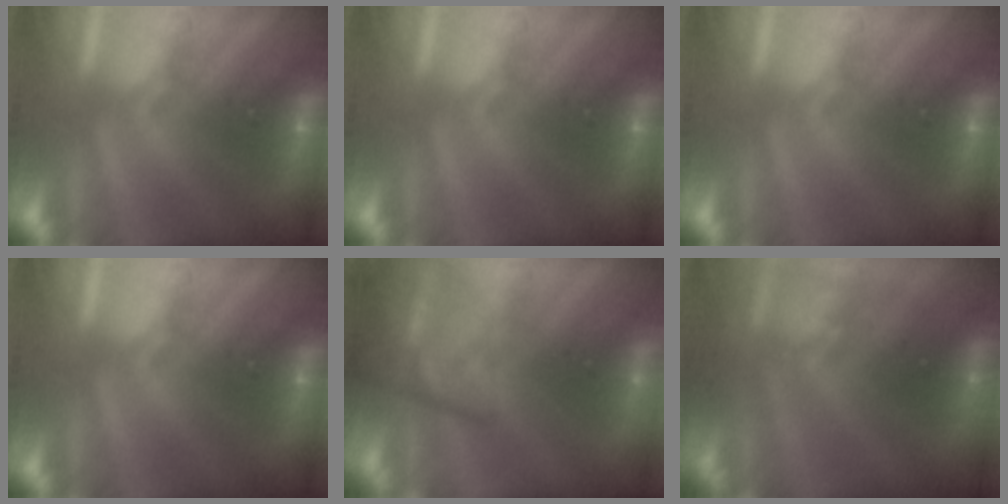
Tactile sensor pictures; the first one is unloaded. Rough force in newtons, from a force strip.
{"total": 0.0}
{"total": 0.0}
{"total": 0.0}
{"total": 9.0}
{"total": 2.9}